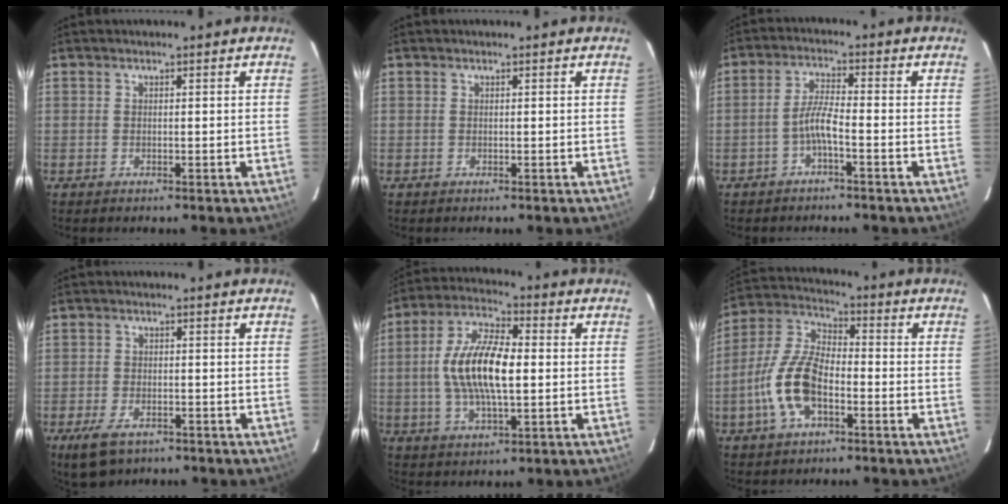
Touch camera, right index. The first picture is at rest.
{"total": 0.0}
{"total": 3.9, "force": [-2.1, 0.2, 3.3], "torque": [-0.074, 0.009, -0.042]}
{"total": 6.7, "force": [-4.3, 3.4, 3.9], "torque": [-0.100, -0.017, -0.074]}
{"total": 13.7, "force": [-0.2, 5.2, 12.7], "torque": [-0.253, 0.011, -0.007]}
{"total": 12.4, "force": [-4.4, 5.7, 10.1], "torque": [-0.219, 0.006, -0.086]}